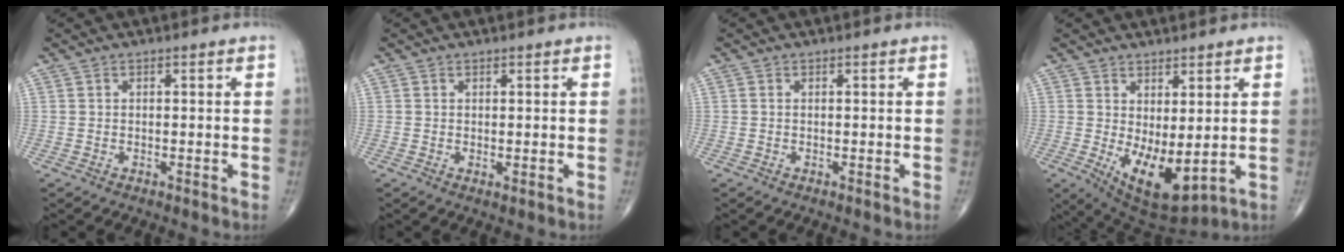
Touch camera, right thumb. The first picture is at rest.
{"total": 0.6, "force": [0.1, 0.1, 0.6], "torque": [-0.014, -0.005, 0.005]}
{"total": 0.0}
{"total": 10.4, "force": [-0.4, 4.5, 9.4], "torque": [-0.146, -0.024, 0.016]}